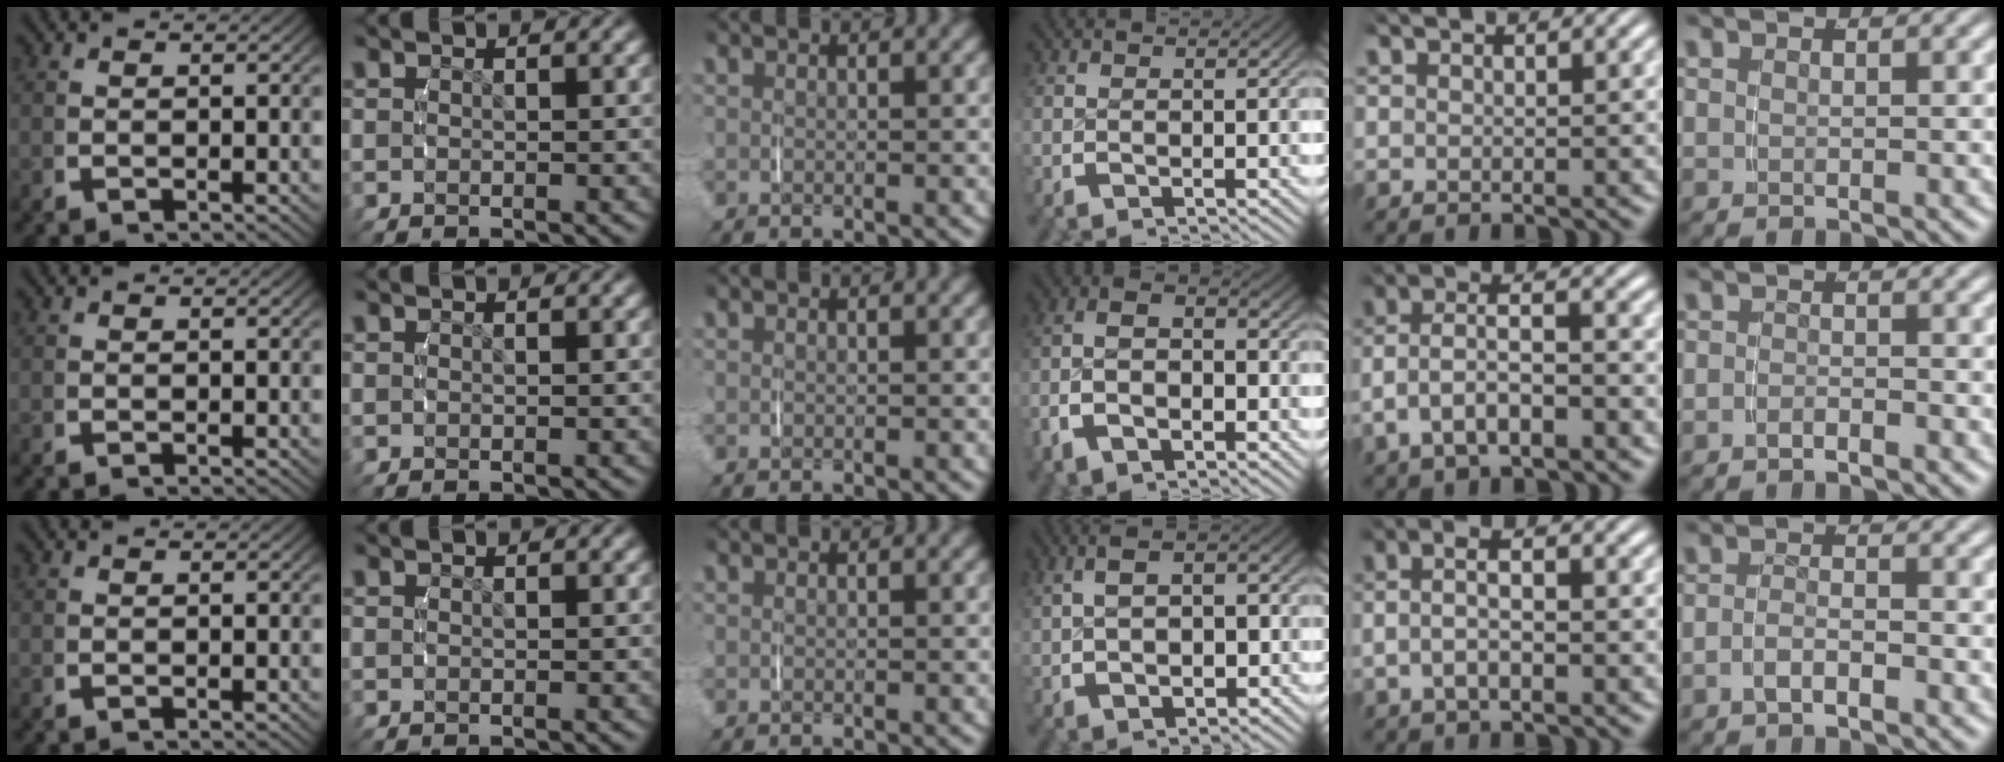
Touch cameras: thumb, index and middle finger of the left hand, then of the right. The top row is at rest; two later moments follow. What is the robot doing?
{"motion": "lift_and_place", "object": "scarf"}